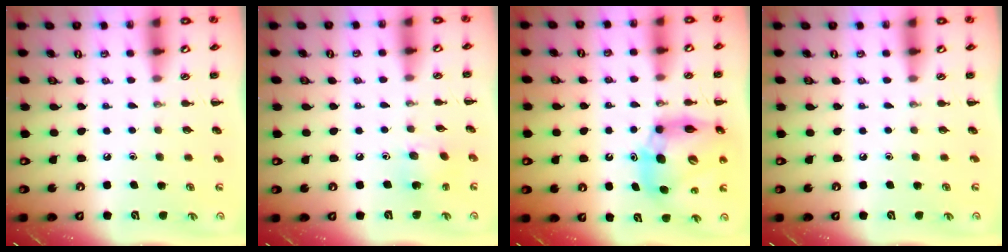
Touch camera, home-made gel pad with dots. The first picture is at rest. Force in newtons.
{"total": 4.5, "press": 4.4, "slide": 1.0}
{"total": 13.3, "press": 12.8, "slide": 3.7}
{"total": 0.0}